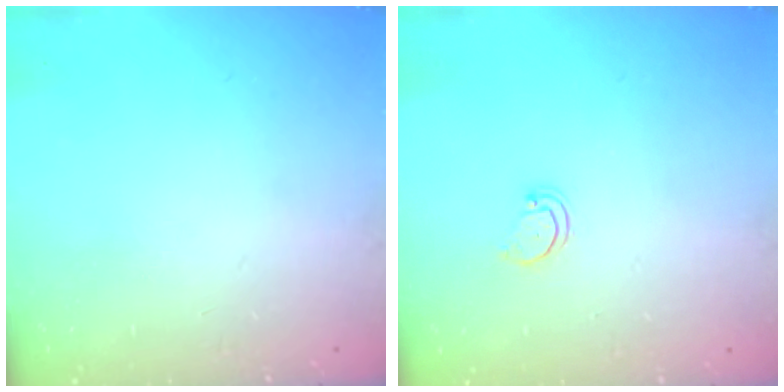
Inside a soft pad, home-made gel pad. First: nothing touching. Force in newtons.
{"total": 2.2, "press": 2.2, "slide": 0.2}